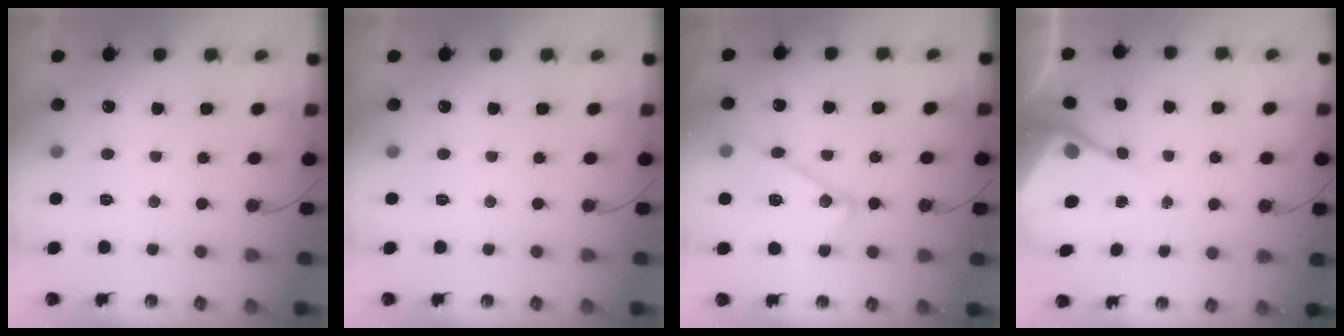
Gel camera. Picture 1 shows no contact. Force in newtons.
{"total": 0.0}
{"total": 16.6, "press": 16.5, "slide": 1.5}
{"total": 6.1, "press": 6.1, "slide": 0.3}